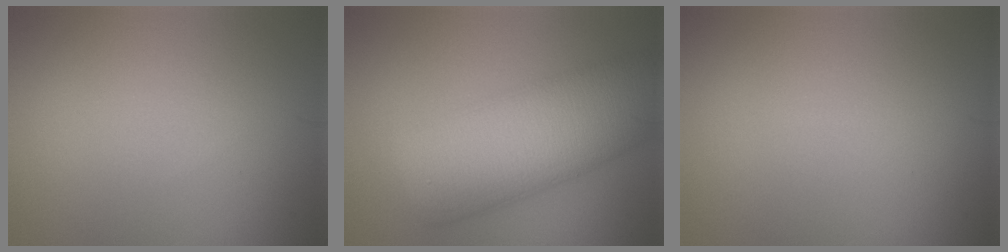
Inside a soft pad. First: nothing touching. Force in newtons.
{"total": 11.6, "press": 11.6, "slide": 0.4}
{"total": 0.0}